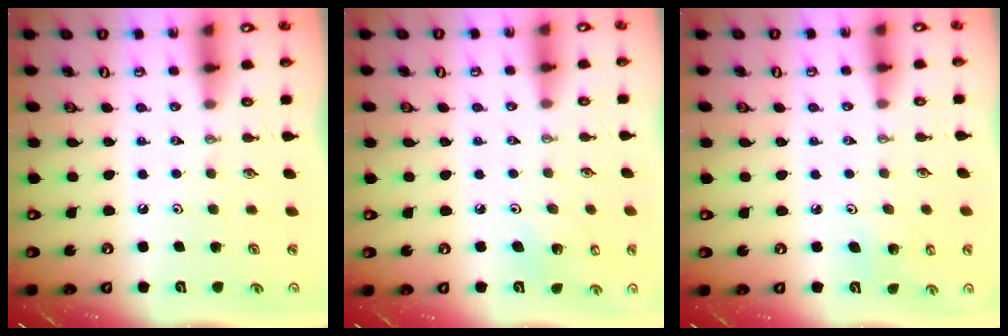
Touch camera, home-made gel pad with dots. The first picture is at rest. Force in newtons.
{"total": 4.9, "press": 4.5, "slide": 2.0}
{"total": 3.7, "press": 3.7, "slide": 0.4}